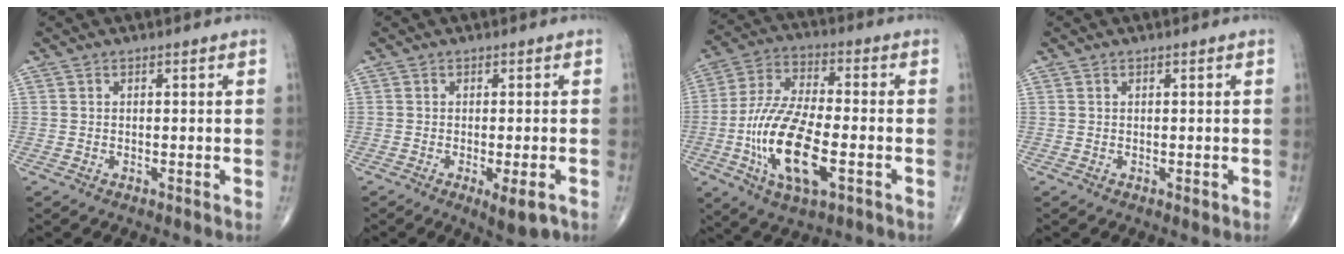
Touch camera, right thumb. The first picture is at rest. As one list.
[{"total": 5.0, "force": [-2.1, 1.3, 4.3], "torque": [-0.063, -0.008, -0.026]}, {"total": 17.5, "force": [-4.9, 7.0, 15.3], "torque": [-0.306, 0.014, -0.086]}, {"total": 0.7, "force": [0.0, 0.4, 0.5], "torque": [-0.007, -0.002, 0.001]}]